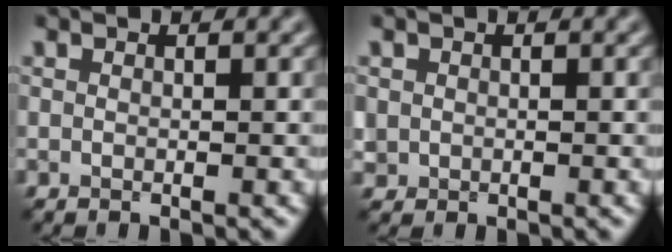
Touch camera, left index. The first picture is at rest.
{"total": 1.0, "force": [0.0, 1.0, 0.1], "torque": [0.004, -0.004, 0.000]}